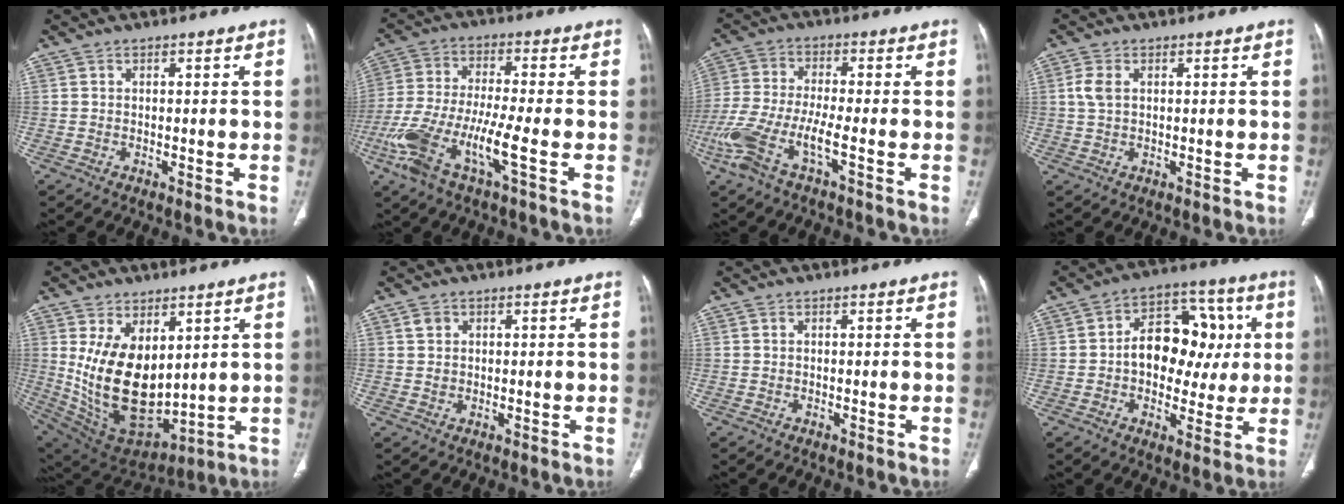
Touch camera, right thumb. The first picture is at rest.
{"total": 13.0, "force": [-5.1, 2.1, 11.8], "torque": [-0.274, 0.015, -0.103]}
{"total": 10.5, "force": [-4.6, 2.0, 9.2], "torque": [-0.229, 0.016, -0.095]}
{"total": 3.0, "force": [0.7, 1.7, 2.3], "torque": [-0.063, 0.004, 0.012]}
{"total": 18.1, "force": [3.5, 10.6, 14.2], "torque": [-0.237, -0.034, 0.101]}
{"total": 2.0, "force": [0.7, 1.7, 0.7], "torque": [-0.006, -0.004, 0.015]}
{"total": 0.0}
{"total": 15.0, "force": [1.0, 10.6, 10.6], "torque": [-0.100, 0.032, 0.012]}